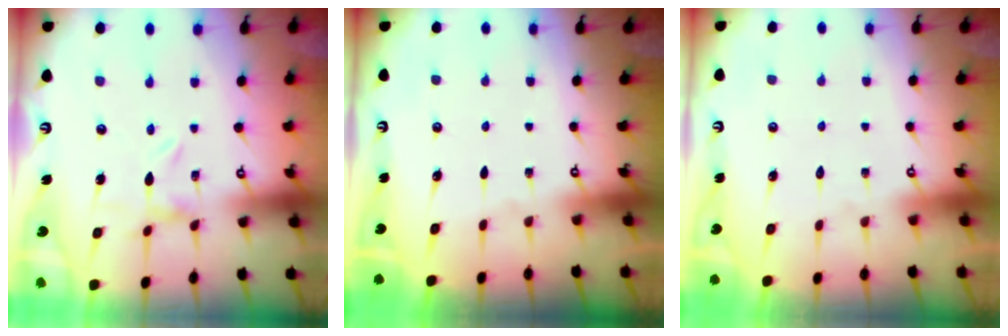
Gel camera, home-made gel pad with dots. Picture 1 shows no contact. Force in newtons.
{"total": 0.0}
{"total": 1.6, "press": 1.6, "slide": 0.1}